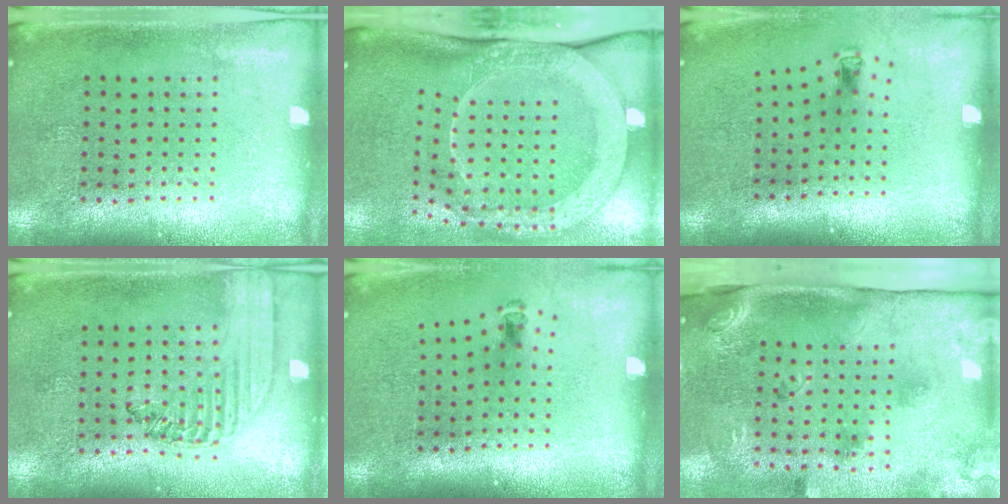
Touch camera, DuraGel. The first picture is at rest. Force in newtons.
{"total": 3.3, "press": 2.3, "slide": 2.3}
{"total": 0.6, "press": 0.3, "slide": 0.5}
{"total": 1.5, "press": 1.3, "slide": 0.7}
{"total": 0.6, "press": 0.4, "slide": 0.5}
{"total": 3.3, "press": 2.0, "slide": 2.6}